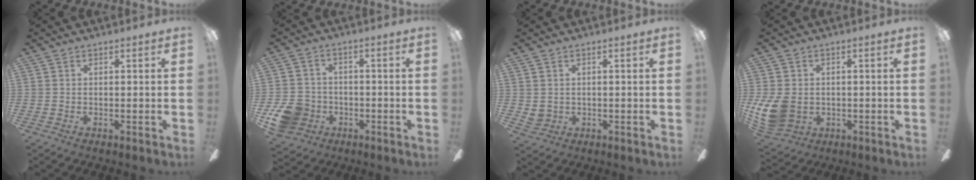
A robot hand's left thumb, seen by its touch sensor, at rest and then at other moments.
{"total": 9.8, "force": [-4.1, 8.1, 3.6], "torque": [-0.084, 0.033, -0.071]}
{"total": 2.3, "force": [1.0, 2.0, 0.7], "torque": [-0.015, 0.002, 0.018]}
{"total": 10.6, "force": [-1.3, 8.4, 6.3], "torque": [-0.135, 0.008, -0.021]}